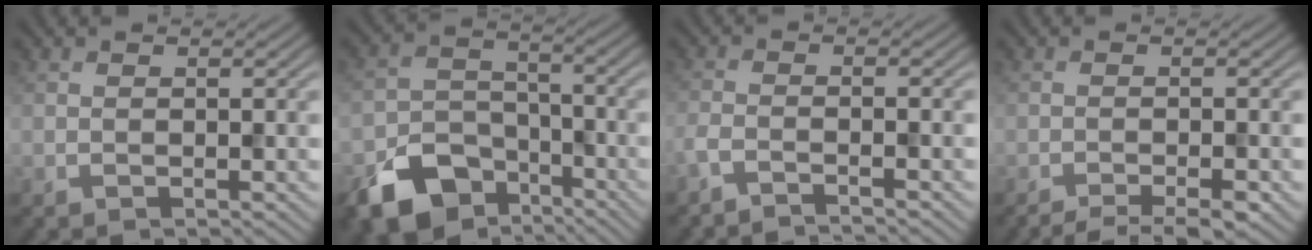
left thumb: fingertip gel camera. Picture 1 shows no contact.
{"total": 11.3, "force": [-7.1, 7.1, 5.1], "torque": [-0.113, -0.025, -0.129]}
{"total": 3.0, "force": [-2.7, 0.3, 1.5], "torque": [-0.022, -0.007, -0.062]}
{"total": 4.3, "force": [-3.3, 0.6, 2.7], "torque": [-0.041, 0.002, -0.053]}